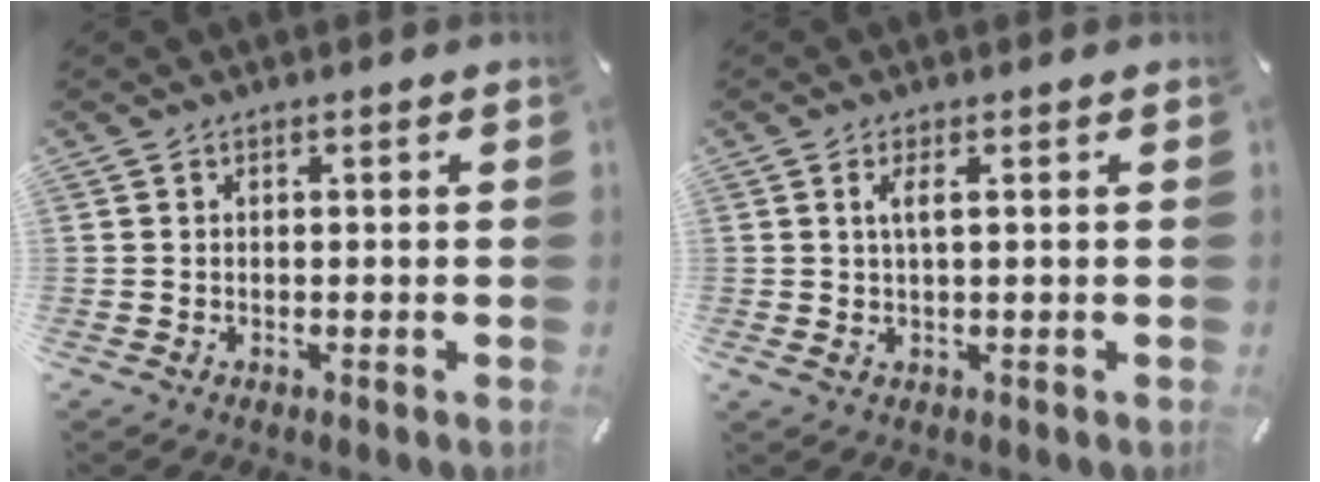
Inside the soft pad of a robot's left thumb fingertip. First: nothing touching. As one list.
[{"total": 3.1, "force": [0.9, 0.6, 2.9], "torque": [-0.061, 0.001, 0.013]}]